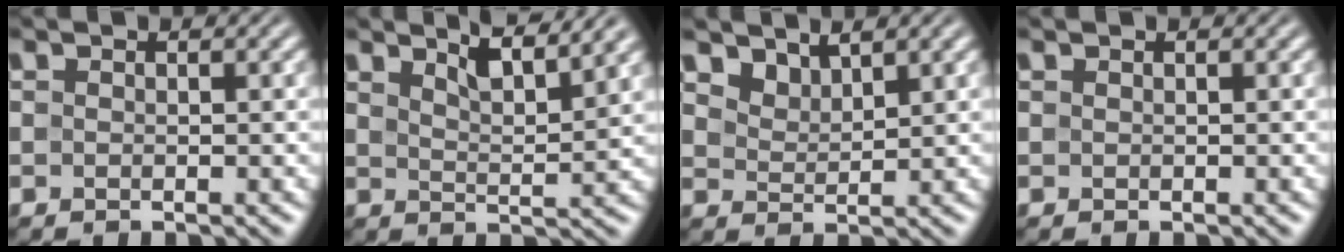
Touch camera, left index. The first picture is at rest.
{"total": 3.5, "force": [2.8, 0.5, 2.0], "torque": [-0.037, 0.002, 0.048]}
{"total": 2.2, "force": [1.9, 0.8, 0.7], "torque": [-0.024, -0.010, 0.046]}
{"total": 0.0}